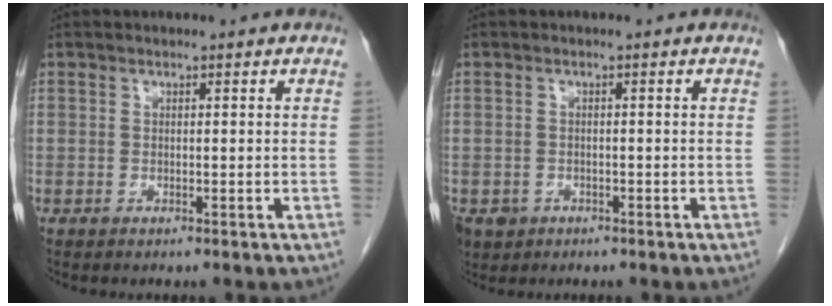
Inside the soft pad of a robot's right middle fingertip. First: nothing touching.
{"total": 3.9, "force": [-2.1, 3.2, 0.8], "torque": [-0.016, 0.003, -0.031]}